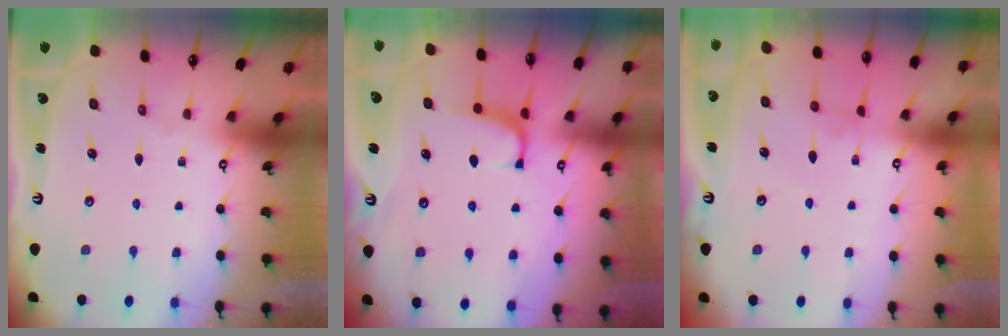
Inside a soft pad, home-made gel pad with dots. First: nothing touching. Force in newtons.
{"total": 0.8, "press": 0.6, "slide": 0.6}
{"total": 0.0}